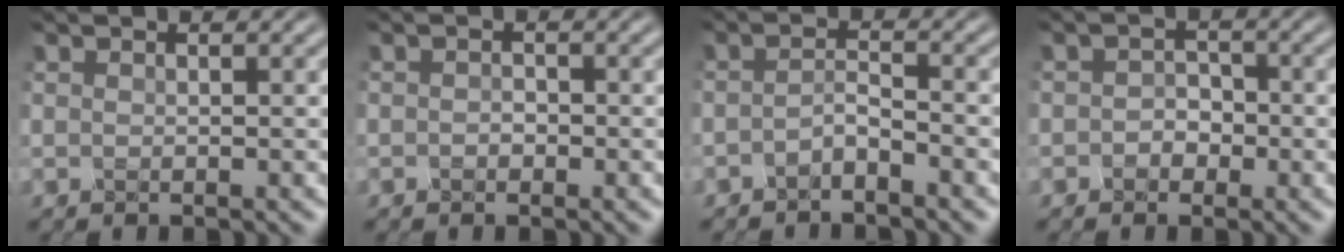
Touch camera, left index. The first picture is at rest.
{"total": 1.0, "force": [-0.7, 0.7, 0.4], "torque": [-0.005, 0.002, -0.017]}
{"total": 2.0, "force": [-1.9, 0.2, 0.7], "torque": [-0.016, 0.005, -0.040]}
{"total": 2.2, "force": [-1.1, 1.6, 0.9], "torque": [-0.013, 0.002, -0.028]}